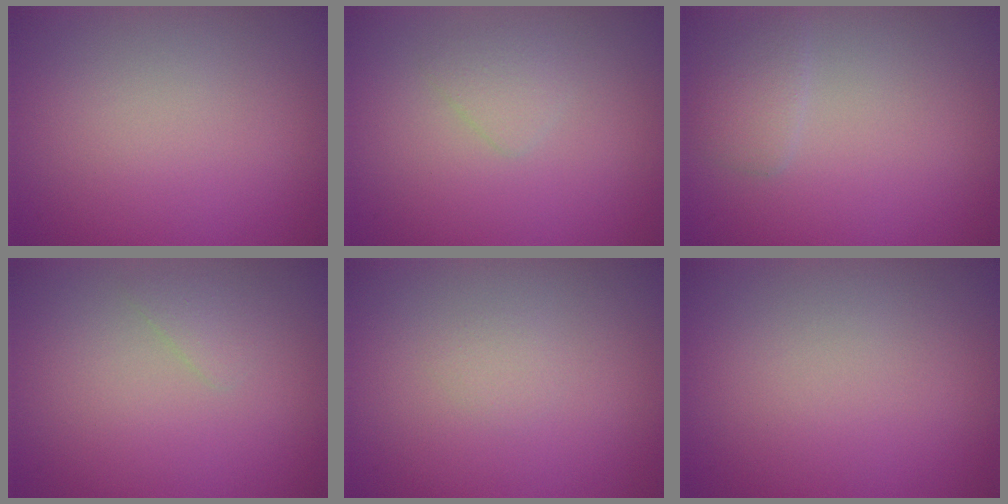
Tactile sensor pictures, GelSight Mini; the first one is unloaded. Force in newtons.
{"total": 1.3, "press": 1.3, "slide": 0.1}
{"total": 1.7, "press": 1.7, "slide": 0.1}
{"total": 0.9, "press": 0.9, "slide": 0.0}
{"total": 0.6, "press": 0.6, "slide": 0.1}
{"total": 0.0}